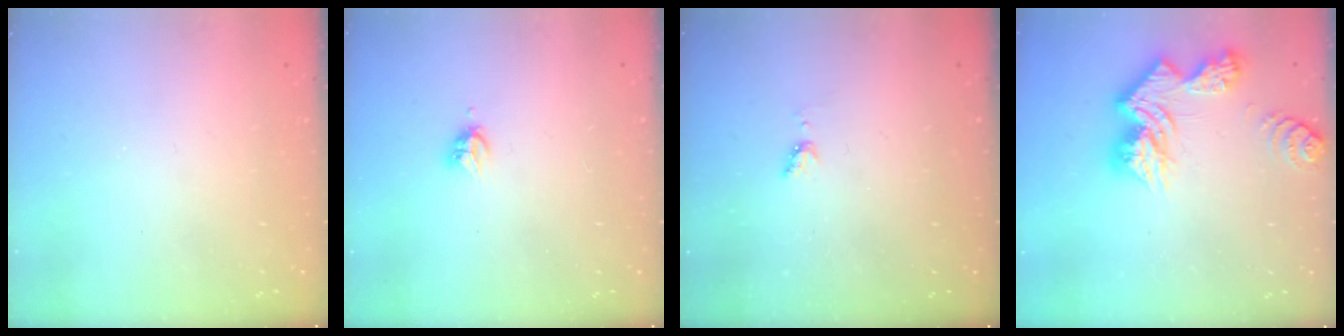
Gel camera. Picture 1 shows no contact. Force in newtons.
{"total": 3.6, "press": 3.6, "slide": 0.5}
{"total": 4.0, "press": 4.0, "slide": 0.5}
{"total": 13.8, "press": 13.8, "slide": 0.4}